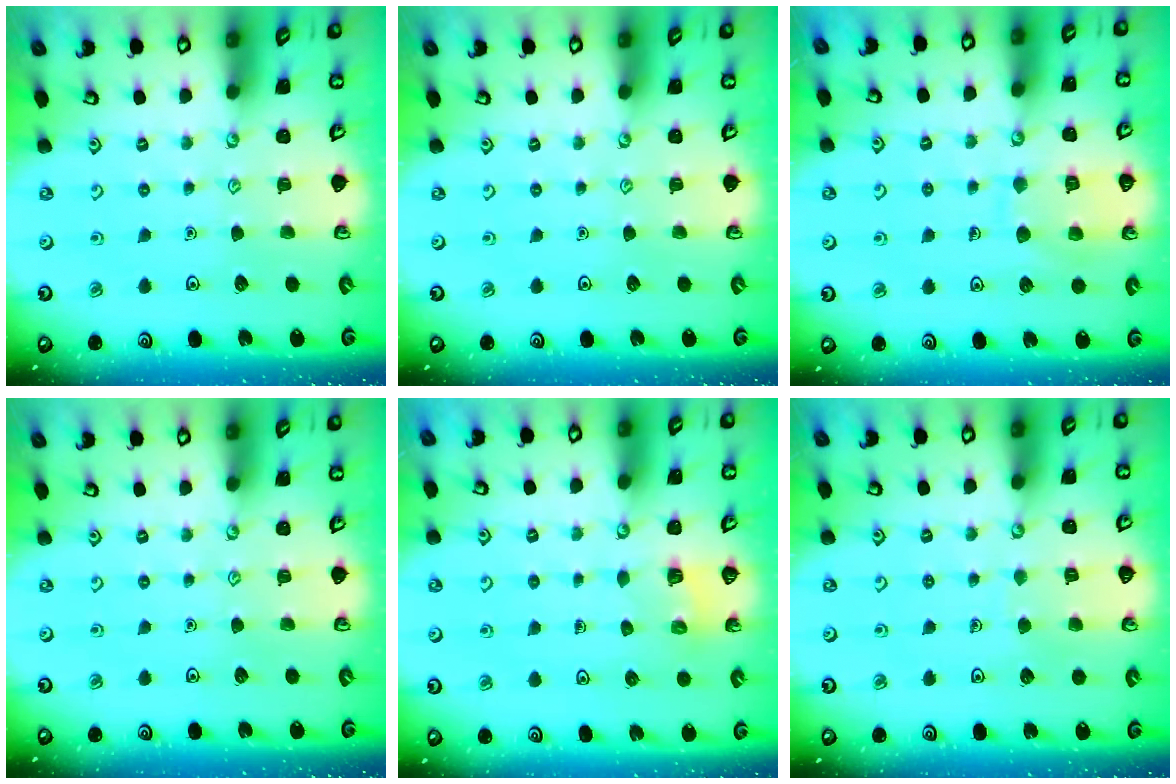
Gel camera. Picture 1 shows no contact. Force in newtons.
{"total": 0.0}
{"total": 9.3, "press": 9.3, "slide": 0.8}
{"total": 0.0}
{"total": 3.7, "press": 3.6, "slide": 0.2}
{"total": 2.9, "press": 2.9, "slide": 0.2}